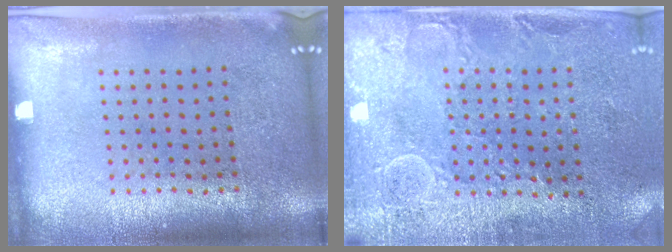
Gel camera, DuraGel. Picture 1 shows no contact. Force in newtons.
{"total": 2.7, "press": 2.5, "slide": 0.9}